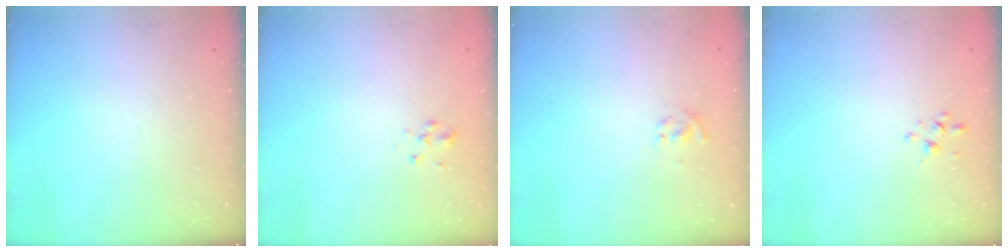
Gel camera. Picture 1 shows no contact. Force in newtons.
{"total": 3.2, "press": 3.0, "slide": 1.1}
{"total": 2.0, "press": 1.7, "slide": 0.9}
{"total": 1.8, "press": 1.7, "slide": 0.4}